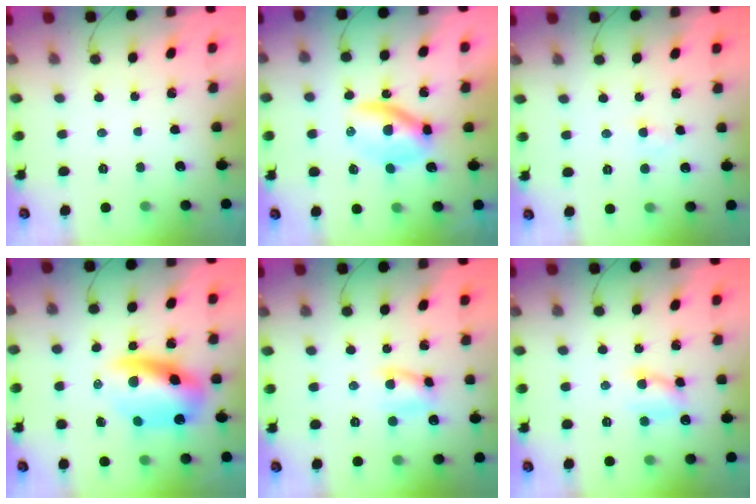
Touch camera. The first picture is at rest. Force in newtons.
{"total": 6.9, "press": 6.9, "slide": 0.5}
{"total": 1.6, "press": 1.4, "slide": 0.8}
{"total": 12.9, "press": 12.4, "slide": 3.4}
{"total": 6.4, "press": 6.4, "slide": 0.1}
{"total": 7.1, "press": 7.1, "slide": 0.6}